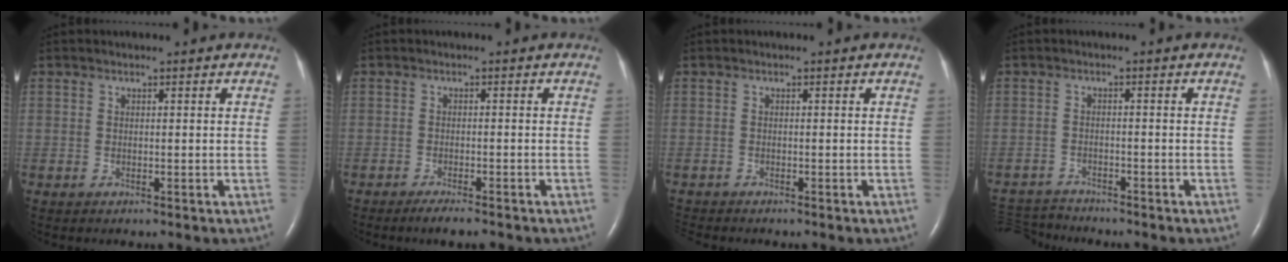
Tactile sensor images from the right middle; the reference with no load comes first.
{"total": 3.7, "force": [-2.9, 0.5, 2.2], "torque": [-0.032, -0.006, -0.042]}
{"total": 1.7, "force": [-1.7, 0.3, 0.4], "torque": [-0.009, -0.005, -0.025]}
{"total": 5.7, "force": [-5.7, 0.4, -0.1], "torque": [0.000, -0.009, -0.102]}